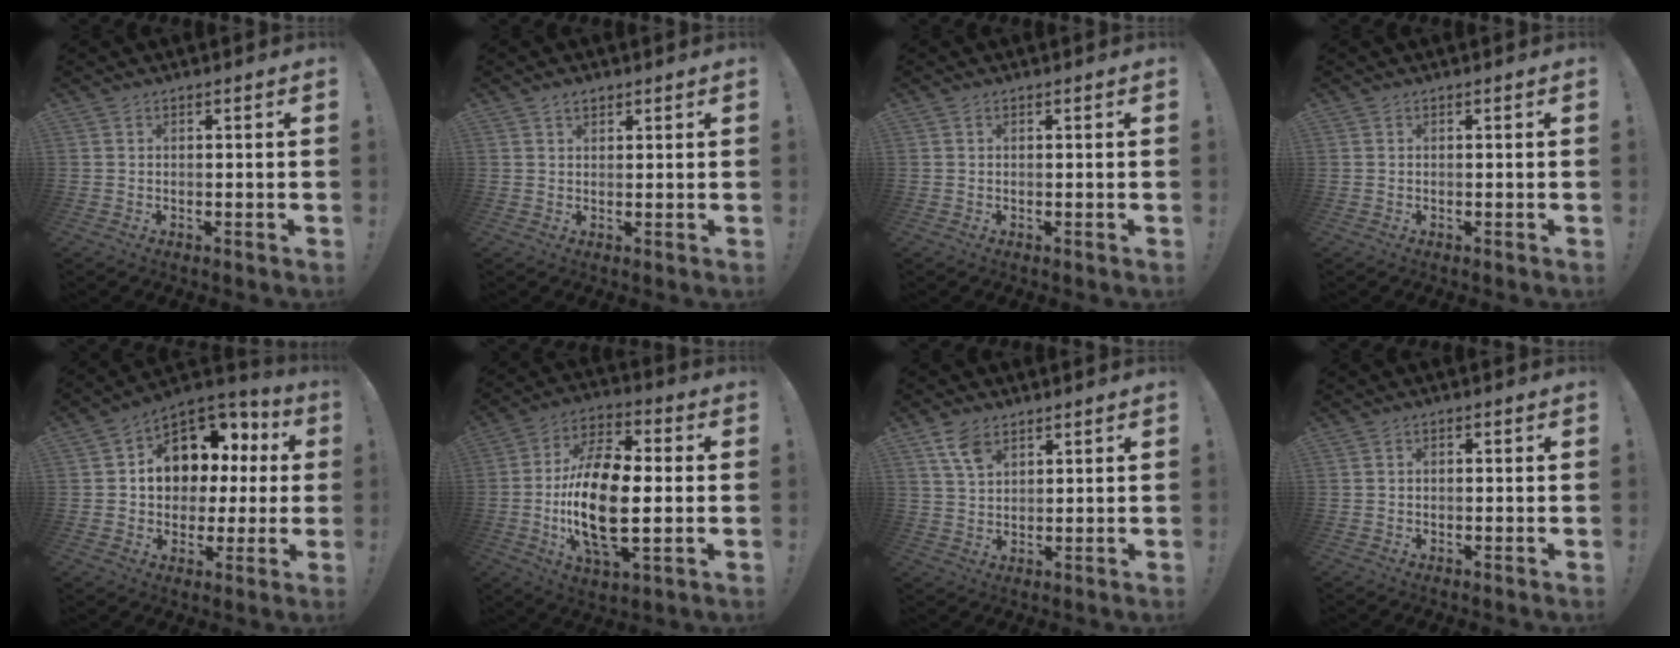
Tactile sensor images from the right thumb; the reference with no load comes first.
{"total": 2.0, "force": [1.4, 1.1, 1.0], "torque": [-0.014, -0.004, 0.024]}
{"total": 0.0}
{"total": 0.0}
{"total": 12.7, "force": [4.3, 10.0, 6.5], "torque": [-0.096, -0.031, 0.089]}
{"total": 21.1, "force": [-2.1, 10.3, 18.2], "torque": [-0.361, 0.003, -0.038]}
{"total": 6.1, "force": [3.6, 3.3, 3.6], "torque": [-0.070, -0.011, 0.070]}
{"total": 1.0, "force": [-0.3, 0.7, 0.6], "torque": [-0.016, 0.006, -0.005]}